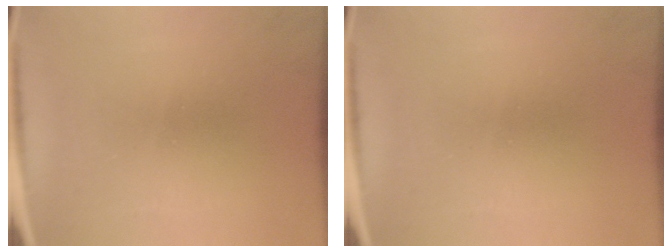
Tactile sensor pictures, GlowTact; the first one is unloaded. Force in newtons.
{"total": 0.0}